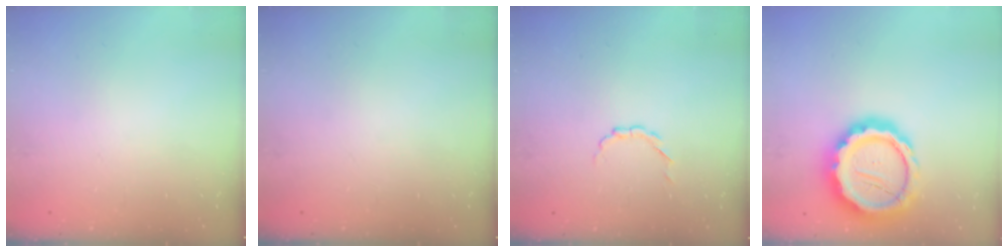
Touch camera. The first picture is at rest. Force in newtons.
{"total": 0.0}
{"total": 2.8, "press": 2.7, "slide": 0.8}
{"total": 21.5, "press": 21.1, "slide": 3.9}